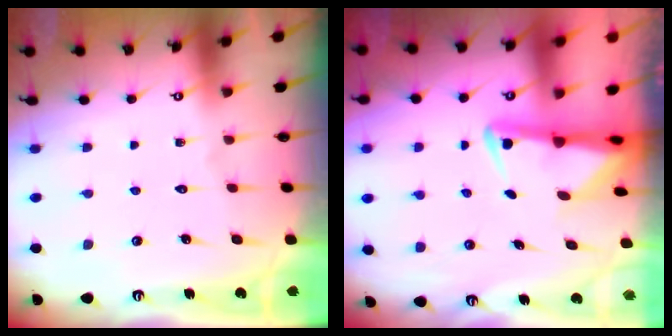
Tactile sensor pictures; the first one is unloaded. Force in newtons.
{"total": 3.3, "press": 3.2, "slide": 0.7}